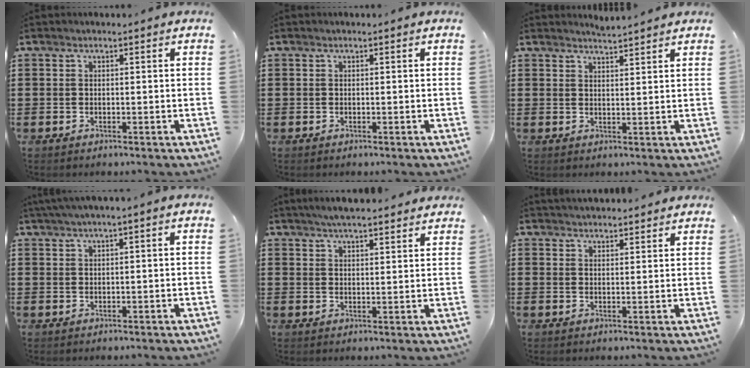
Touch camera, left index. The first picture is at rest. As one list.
[{"total": 0.0}, {"total": 2.4, "force": [2.3, -0.3, 0.1], "torque": [-0.008, -0.006, 0.045]}, {"total": 1.2, "force": [0.4, -0.2, 1.1], "torque": [-0.018, -0.004, 0.008]}, {"total": 4.1, "force": [3.8, 0.1, 1.4], "torque": [-0.036, -0.005, 0.070]}, {"total": 2.1, "force": [2.1, 0.0, -0.2], "torque": [-0.003, -0.004, 0.041]}]